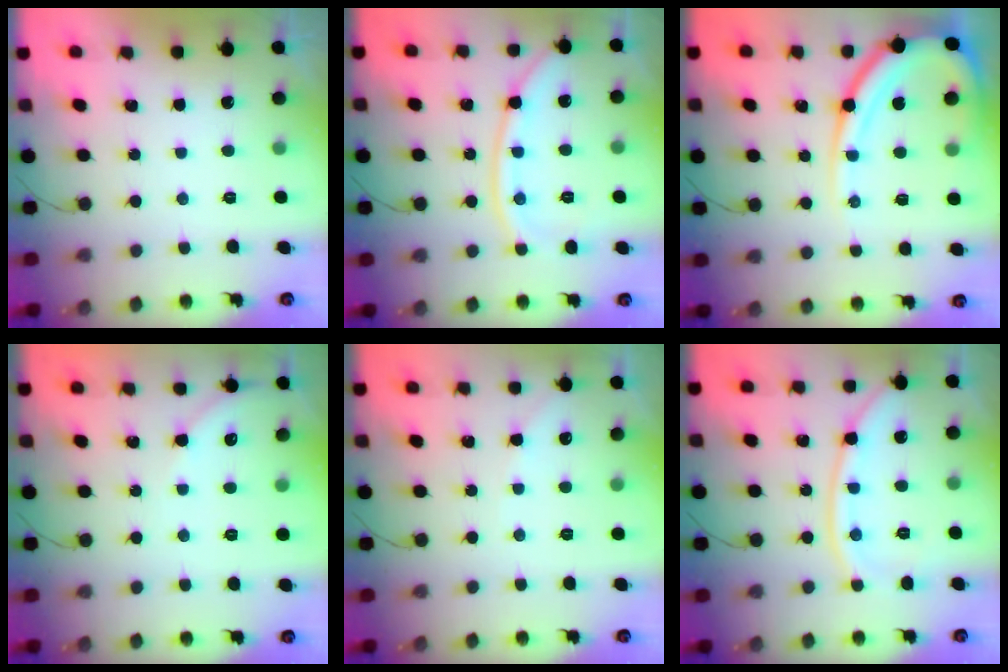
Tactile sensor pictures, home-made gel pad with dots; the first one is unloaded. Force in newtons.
{"total": 11.7, "press": 11.6, "slide": 0.9}
{"total": 14.4, "press": 14.3, "slide": 1.8}
{"total": 3.6, "press": 3.5, "slide": 0.6}
{"total": 3.5, "press": 3.5, "slide": 0.5}
{"total": 11.7, "press": 11.6, "slide": 0.9}